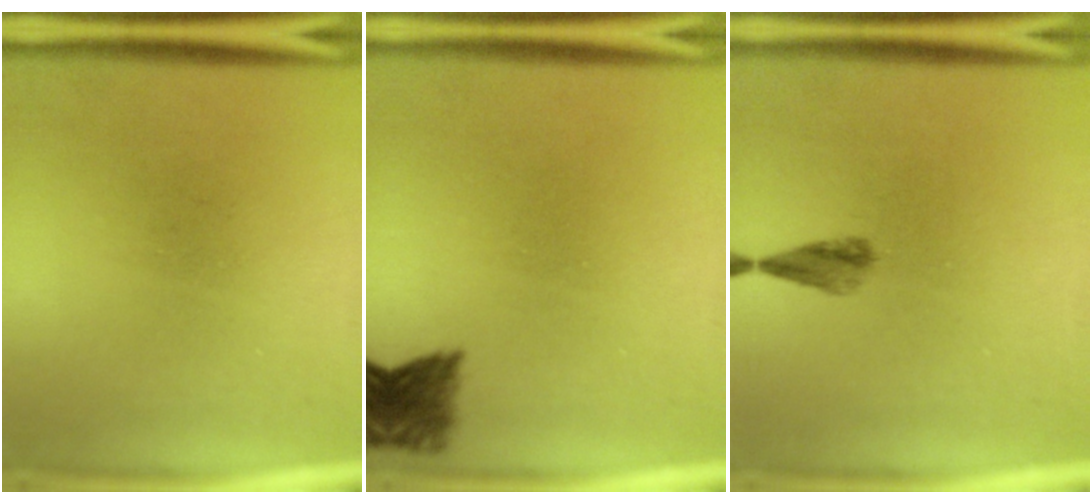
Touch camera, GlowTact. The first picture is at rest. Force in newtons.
{"total": 4.0}
{"total": 2.0}